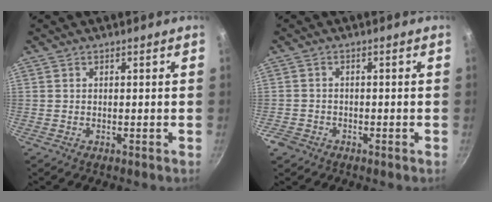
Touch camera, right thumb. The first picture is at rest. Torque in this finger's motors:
{"motor_torque": [0.83, -0.01, 0.15, -0.07, 0.03]}